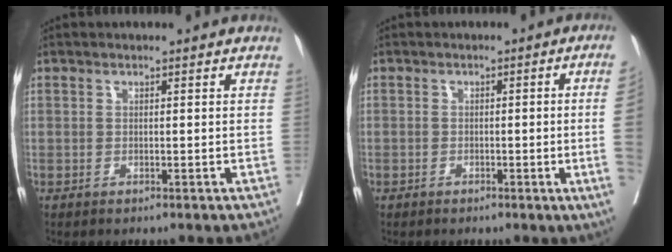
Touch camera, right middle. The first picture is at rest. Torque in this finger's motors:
{"motor_torque": [0.97, -0.90, -1.05, -0.21]}